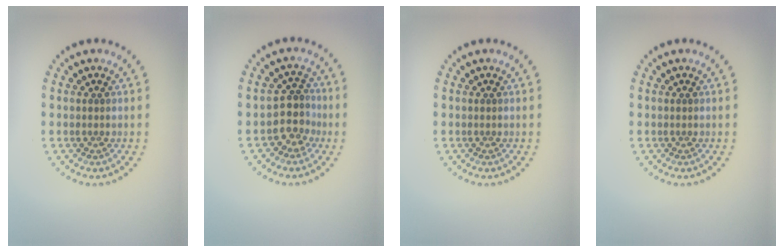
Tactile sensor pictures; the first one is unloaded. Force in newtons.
{"total": 2.7, "press": 2.1, "slide": 1.7}
{"total": 0.0}
{"total": 0.0}